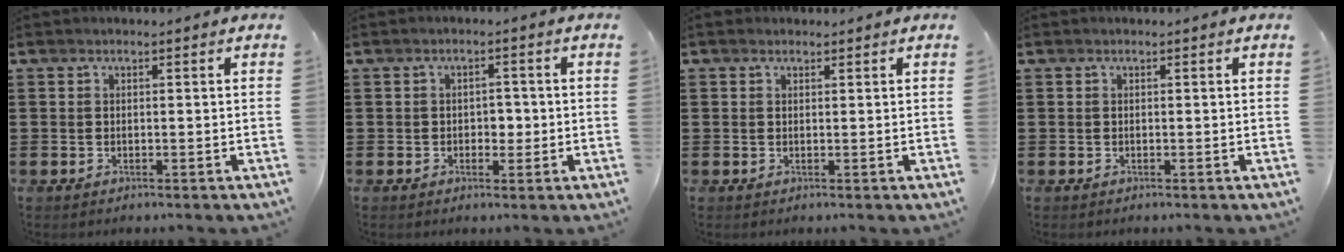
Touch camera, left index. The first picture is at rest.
{"total": 2.3, "force": [-0.3, 1.6, 1.7], "torque": [-0.035, 0.006, -0.009]}
{"total": 0.5, "force": [0.3, 0.4, 0.1], "torque": [-0.004, 0.003, 0.006]}
{"total": 0.0}